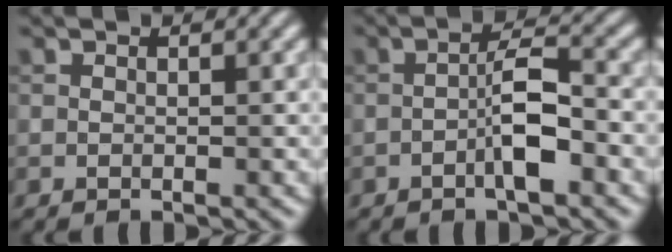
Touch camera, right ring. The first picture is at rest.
{"total": 3.6, "force": [-1.2, 0.8, 3.3], "torque": [-0.061, 0.010, -0.026]}